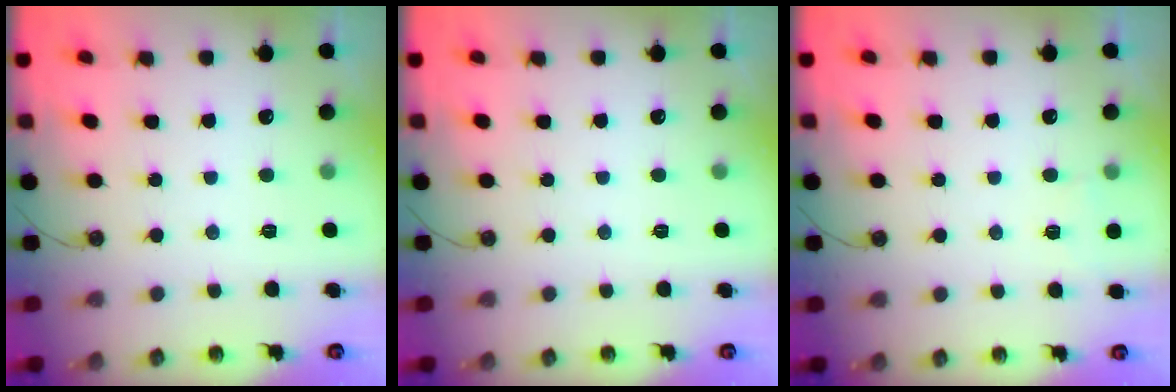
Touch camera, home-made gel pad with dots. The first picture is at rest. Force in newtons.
{"total": 0.0}
{"total": 2.7, "press": 2.3, "slide": 1.5}